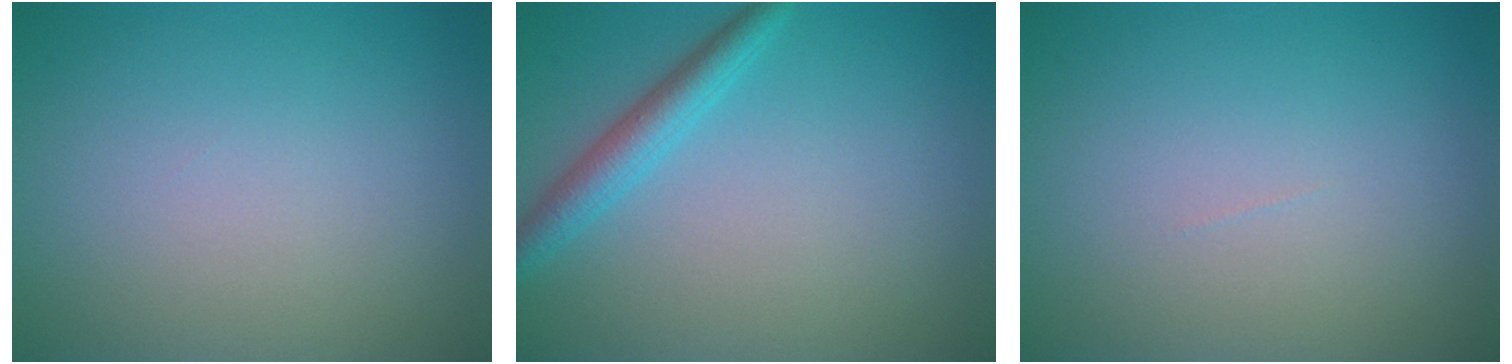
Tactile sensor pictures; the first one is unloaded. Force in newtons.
{"total": 2.7, "press": 2.7, "slide": 0.0}
{"total": 0.0}